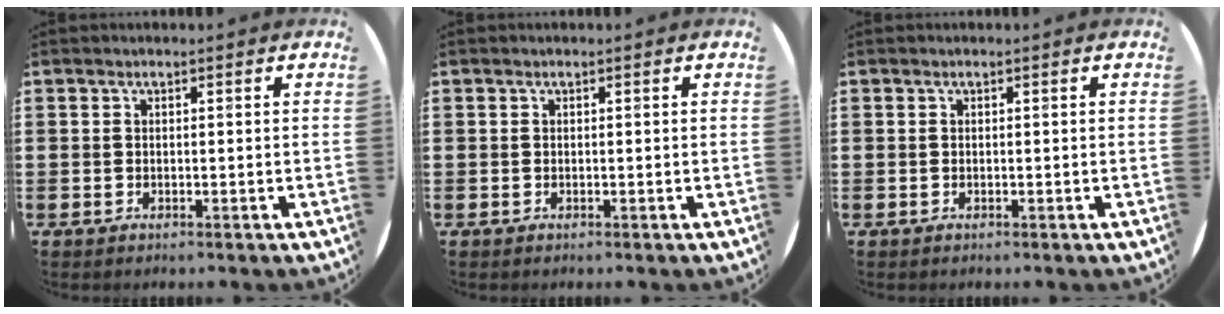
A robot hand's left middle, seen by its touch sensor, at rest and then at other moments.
{"total": 0.0}
{"total": 0.0}